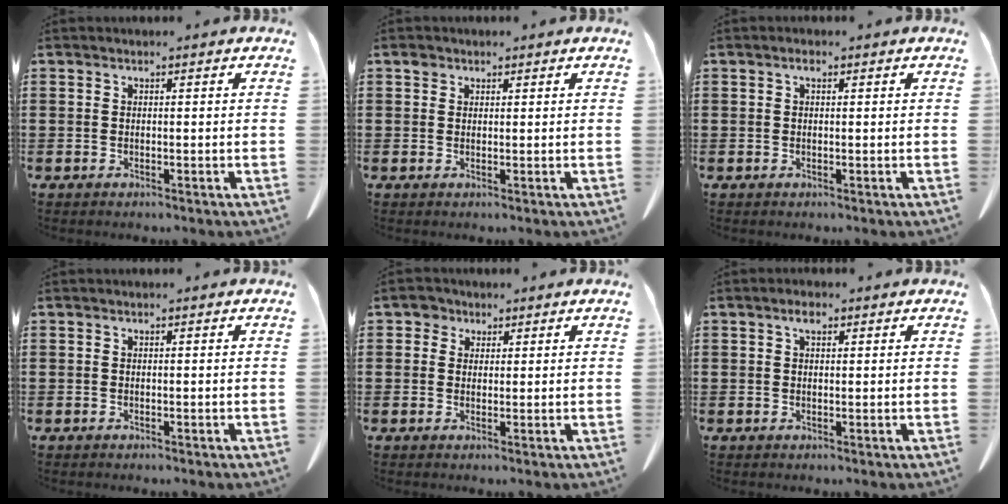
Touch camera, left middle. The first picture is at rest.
{"total": 1.3, "force": [0.8, 1.0, 0.3], "torque": [-0.009, 0.004, 0.016]}
{"total": 0.9, "force": [0.3, 0.4, 0.7], "torque": [-0.016, 0.004, 0.005]}
{"total": 0.0}
{"total": 2.2, "force": [1.4, 1.7, 0.4], "torque": [-0.007, 0.004, 0.023]}
{"total": 2.0, "force": [1.0, 1.0, 1.4], "torque": [-0.032, 0.006, 0.018]}